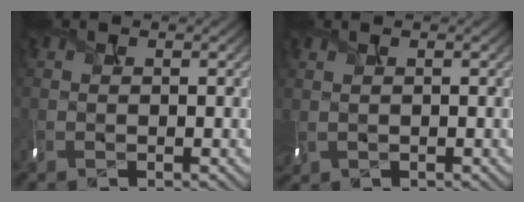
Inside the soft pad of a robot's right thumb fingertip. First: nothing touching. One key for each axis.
{"total": 1.4, "fx": 0.3, "fy": 0.8, "fz": 1.1, "tx": -0.033, "ty": -0.002, "tz": 0.012}